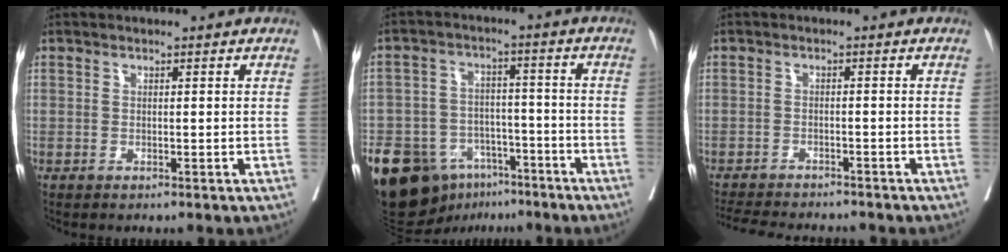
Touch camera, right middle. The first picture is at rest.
{"total": 17.4, "force": [-10.5, 10.9, 8.6], "torque": [-0.176, 0.015, -0.164]}
{"total": 10.9, "force": [-10.1, 1.9, 3.8], "torque": [-0.064, -0.008, -0.141]}